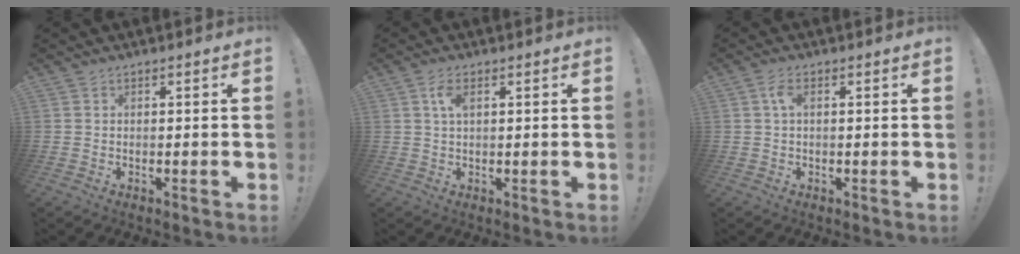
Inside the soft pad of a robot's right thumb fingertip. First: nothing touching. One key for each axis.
{"total": 3.7, "fx": 1.2, "fy": 1.5, "fz": 3.1, "tx": -0.050, "ty": 0.001, "tz": 0.017}
{"total": 3.4, "fx": 0.5, "fy": 1.3, "fz": 3.1, "tx": -0.054, "ty": 0.006, "tz": 0.008}